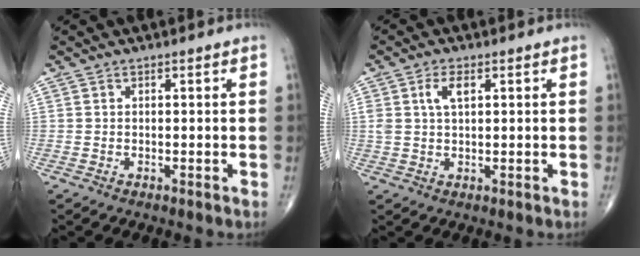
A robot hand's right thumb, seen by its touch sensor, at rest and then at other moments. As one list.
[{"total": 4.0, "force": [1.4, 1.9, 3.2], "torque": [-0.062, 0.003, 0.030]}]